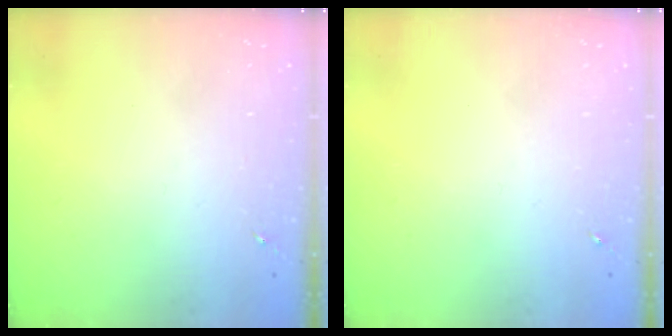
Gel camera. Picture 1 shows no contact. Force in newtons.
{"total": 0.0}